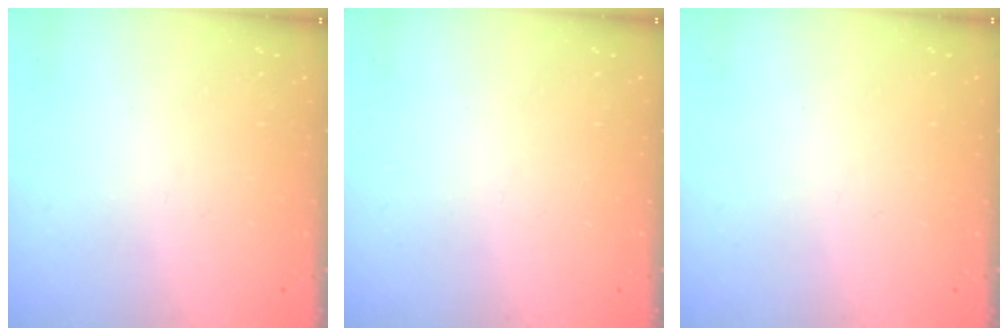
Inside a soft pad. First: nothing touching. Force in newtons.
{"total": 0.0}
{"total": 0.0}